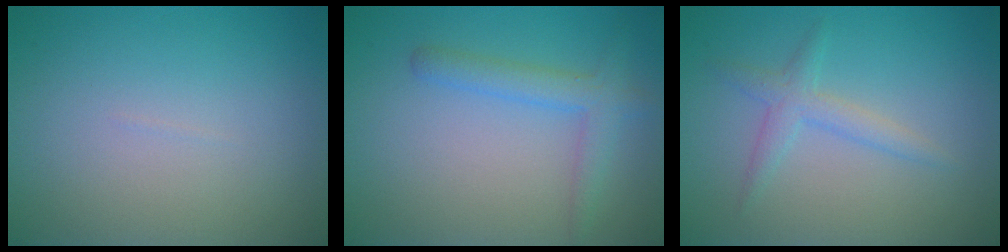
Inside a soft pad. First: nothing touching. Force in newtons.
{"total": 2.7, "press": 2.7, "slide": 0.1}
{"total": 1.9, "press": 1.9, "slide": 0.1}